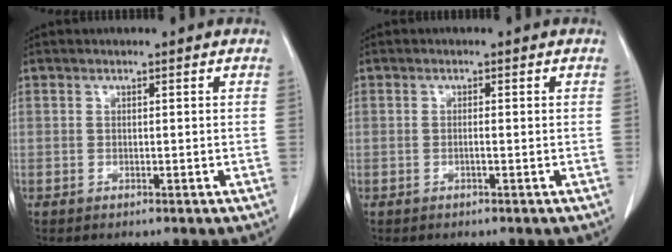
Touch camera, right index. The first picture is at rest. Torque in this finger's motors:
{"motor_torque": [-0.07, 0.04, -0.02, -0.01]}